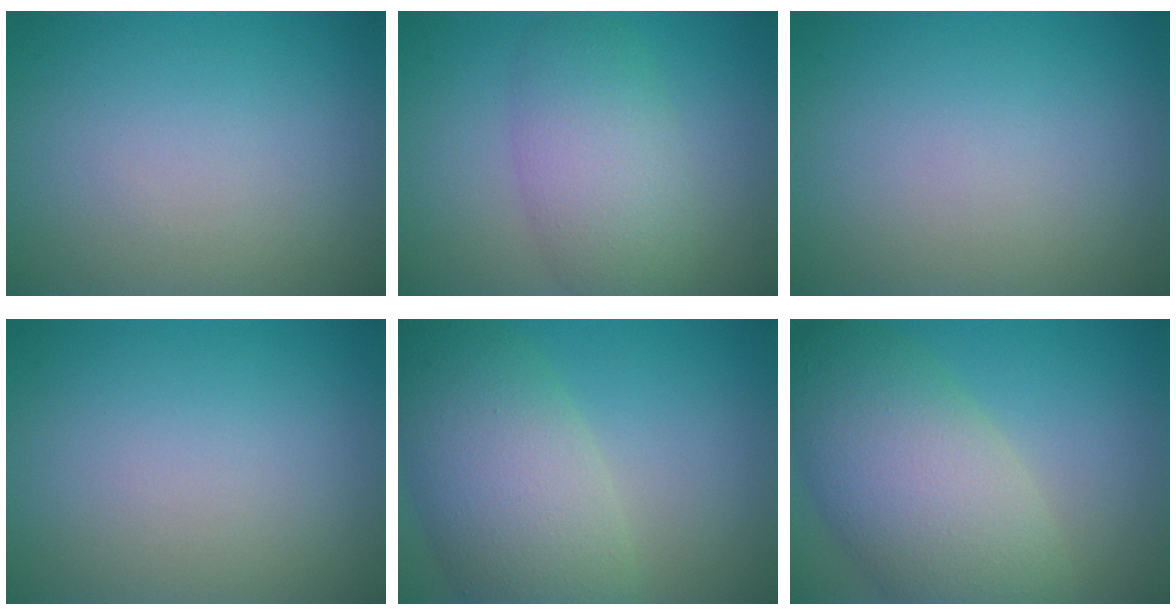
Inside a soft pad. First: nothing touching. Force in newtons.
{"total": 5.2, "press": 5.2, "slide": 0.4}
{"total": 0.0}
{"total": 0.0}
{"total": 8.9, "press": 8.9, "slide": 0.3}
{"total": 9.8, "press": 9.8, "slide": 0.6}